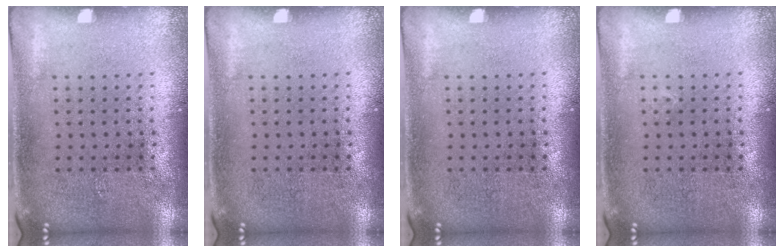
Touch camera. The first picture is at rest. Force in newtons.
{"total": 0.0}
{"total": 0.0}
{"total": 0.0}